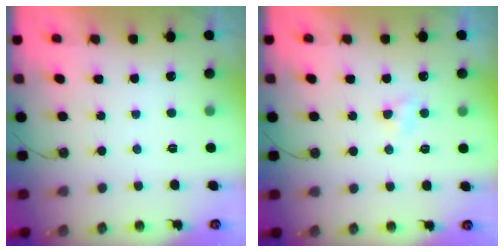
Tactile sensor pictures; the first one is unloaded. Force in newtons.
{"total": 2.9, "press": 2.8, "slide": 0.5}